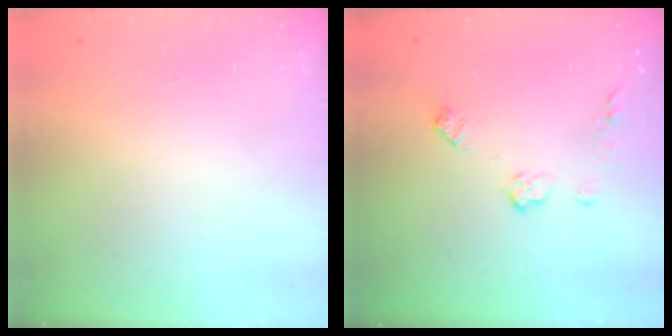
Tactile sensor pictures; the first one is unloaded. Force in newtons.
{"total": 7.2, "press": 7.2, "slide": 0.2}